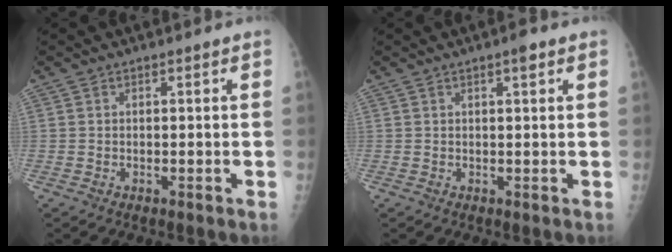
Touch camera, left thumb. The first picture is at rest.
{"total": 2.0, "force": [1.1, 0.5, 1.6], "torque": [-0.021, -0.001, 0.013]}